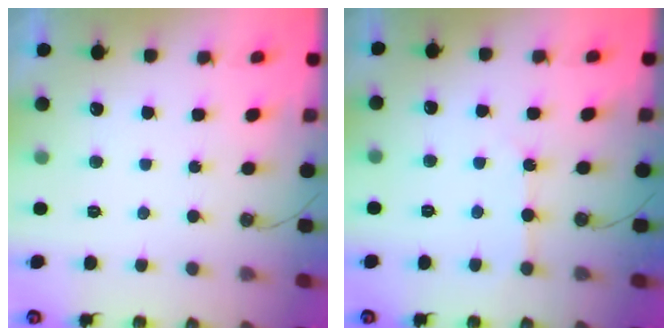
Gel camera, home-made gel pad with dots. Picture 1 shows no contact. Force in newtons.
{"total": 2.1, "press": 2.0, "slide": 0.3}